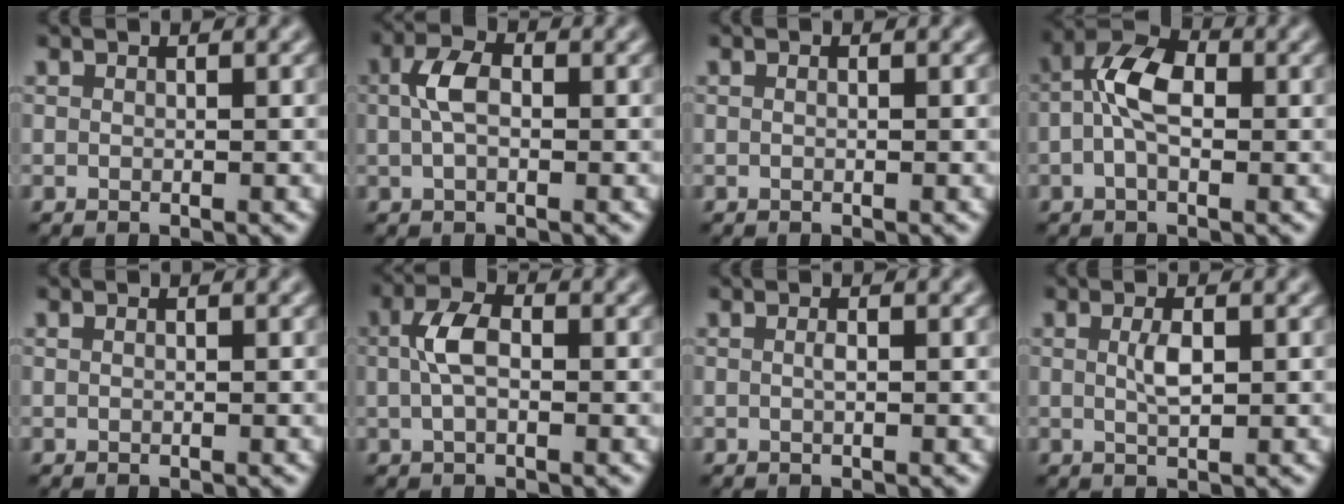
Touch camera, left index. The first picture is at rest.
{"total": 3.0, "force": [0.3, 1.7, 2.4], "torque": [-0.052, 0.008, 0.000]}
{"total": 0.0}
{"total": 4.8, "force": [-0.4, 2.6, 4.1], "torque": [-0.080, 0.015, -0.018]}
{"total": 0.0}
{"total": 3.3, "force": [0.2, 1.7, 2.8], "torque": [-0.058, 0.008, -0.002]}
{"total": 0.5, "force": [0.1, 0.0, 0.5], "torque": [-0.013, 0.003, 0.001]}
{"total": 1.8, "force": [0.3, 0.5, 1.7], "torque": [-0.037, 0.003, 0.006]}